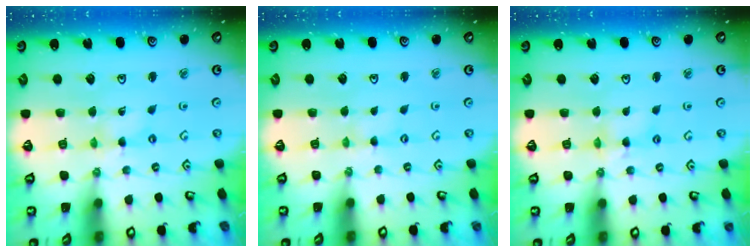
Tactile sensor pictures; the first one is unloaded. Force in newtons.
{"total": 0.0}
{"total": 3.0, "press": 3.0, "slide": 0.3}